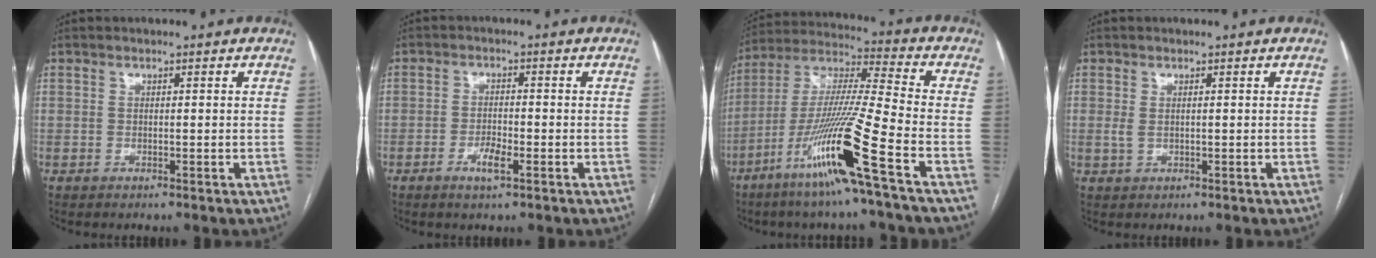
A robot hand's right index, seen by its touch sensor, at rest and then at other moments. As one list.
[{"total": 3.2, "force": [-1.7, 0.7, 2.6], "torque": [-0.049, 0.001, -0.030]}, {"total": 17.7, "force": [-8.7, -1.6, 15.4], "torque": [-0.320, -0.034, -0.170]}, {"total": 1.3, "force": [0.1, 0.7, 1.1], "torque": [-0.025, 0.001, 0.006]}]